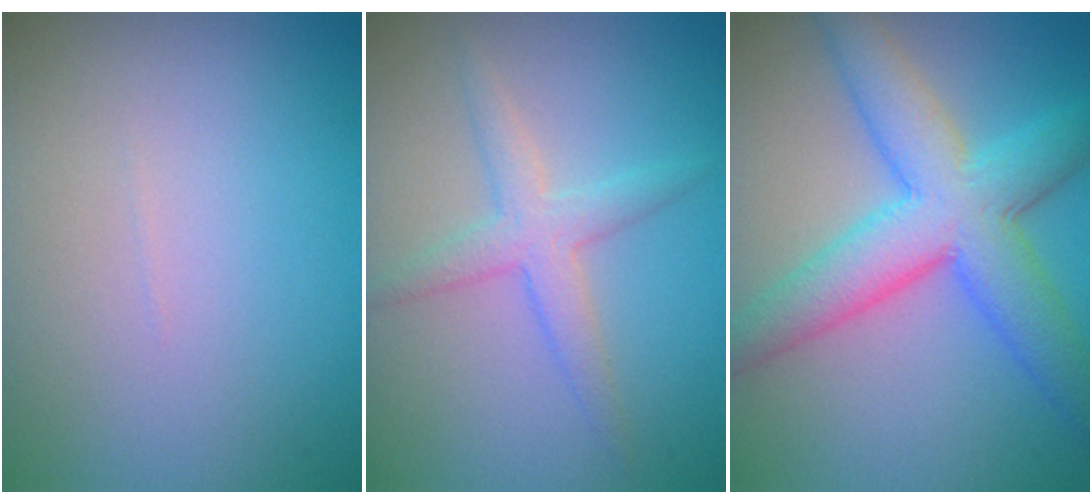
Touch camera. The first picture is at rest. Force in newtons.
{"total": 2.7, "press": 2.7, "slide": 0.1}
{"total": 7.9, "press": 7.9, "slide": 0.1}